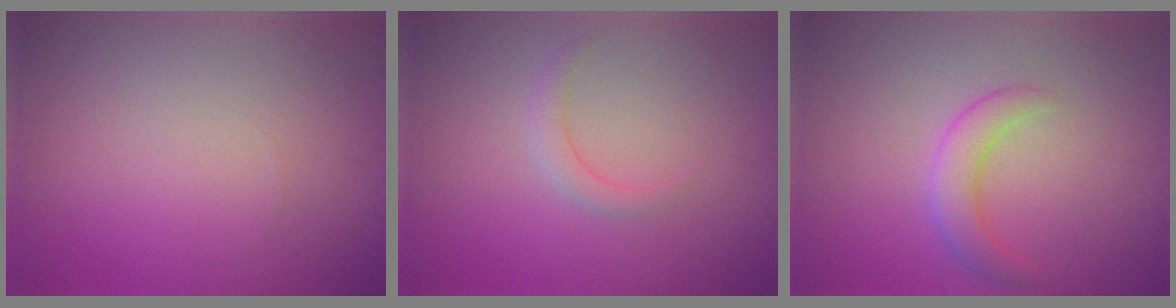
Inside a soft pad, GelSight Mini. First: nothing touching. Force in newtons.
{"total": 1.4, "press": 1.4, "slide": 0.0}
{"total": 2.8, "press": 2.8, "slide": 0.1}